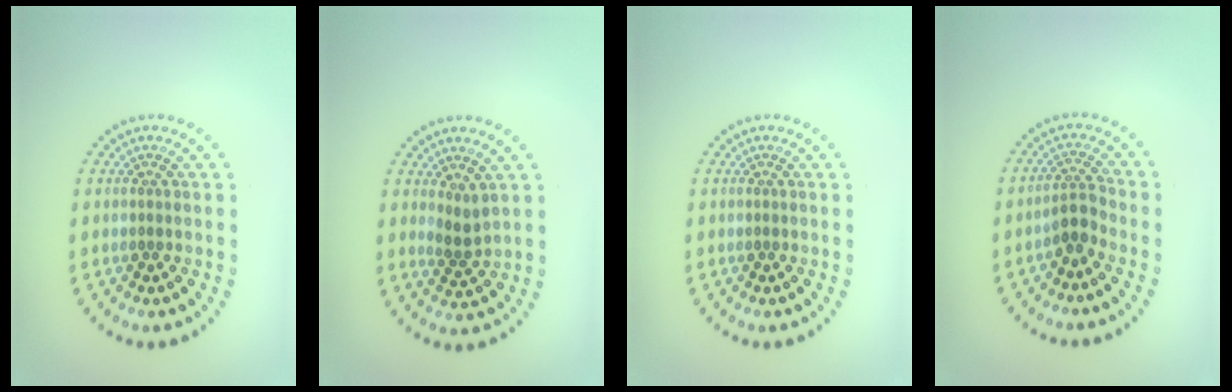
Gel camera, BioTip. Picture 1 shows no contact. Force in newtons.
{"total": 1.6, "press": 1.1, "slide": 1.2}
{"total": 0.0}
{"total": 1.8, "press": 1.4, "slide": 1.2}